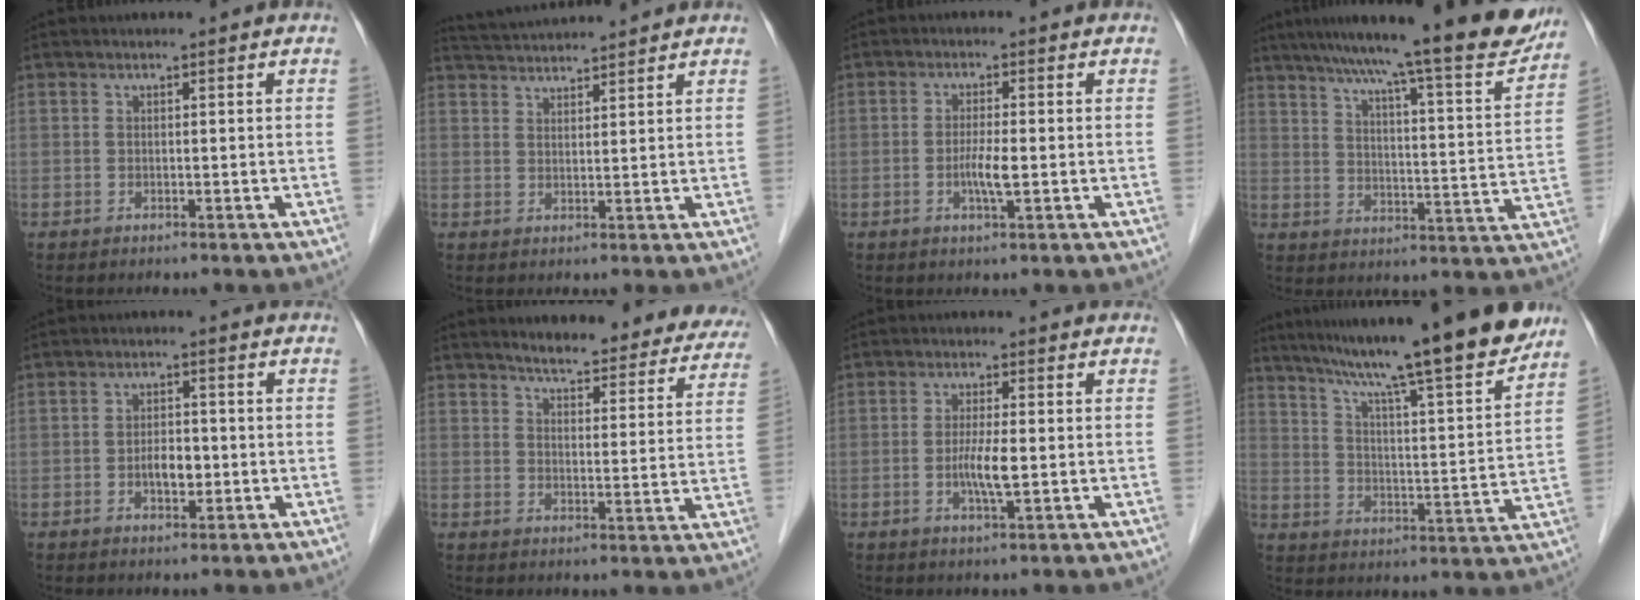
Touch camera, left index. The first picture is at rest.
{"total": 7.4, "force": [7.2, -0.4, 1.5], "torque": [-0.035, 0.033, 0.115]}
{"total": 3.4, "force": [-0.7, 0.2, 3.3], "torque": [-0.067, -0.004, -0.014]}
{"total": 22.1, "force": [19.0, 0.8, 11.3], "torque": [-0.171, -0.029, 0.253]}
{"total": 3.5, "force": [-0.9, 1.8, 2.9], "torque": [-0.052, 0.003, -0.013]}
{"total": 19.5, "force": [17.8, 4.5, 6.4], "torque": [-0.061, -0.026, 0.204]}
{"total": 4.3, "force": [-0.6, 0.3, 4.2], "torque": [-0.084, -0.007, -0.012]}
{"total": 20.5, "force": [17.4, -0.4, 10.9], "torque": [-0.170, -0.015, 0.254]}